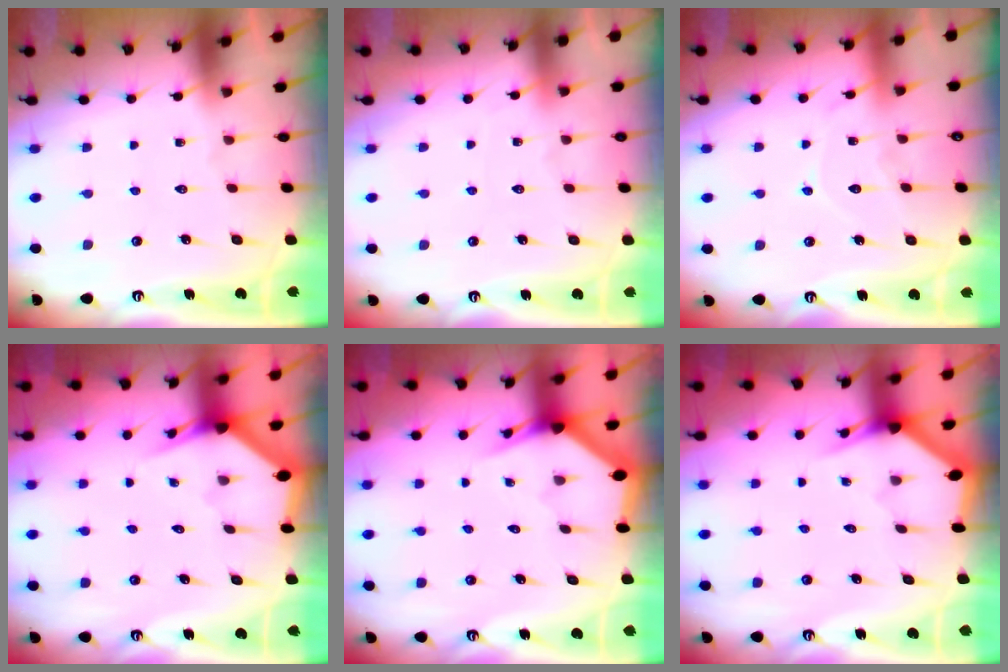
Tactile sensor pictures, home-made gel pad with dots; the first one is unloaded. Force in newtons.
{"total": 2.3, "press": 2.3, "slide": 0.3}
{"total": 8.7, "press": 8.7, "slide": 0.7}
{"total": 2.7, "press": 2.7, "slide": 0.1}
{"total": 2.9, "press": 2.9, "slide": 0.1}
{"total": 3.1, "press": 3.1, "slide": 0.2}